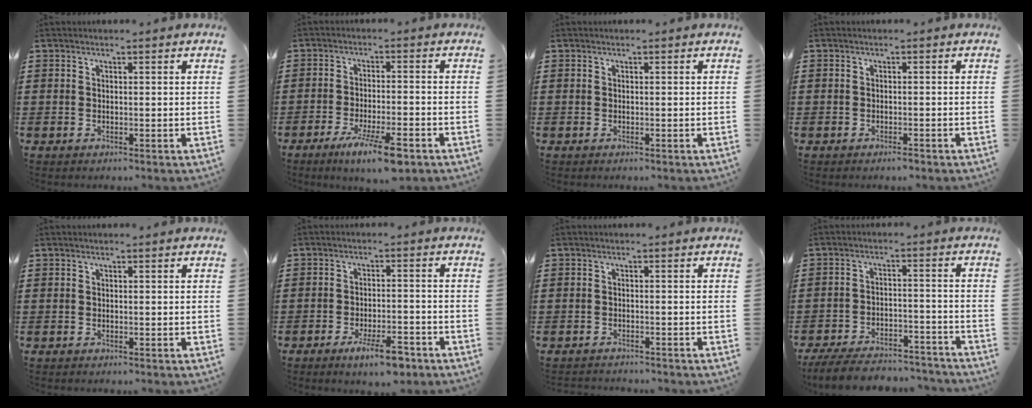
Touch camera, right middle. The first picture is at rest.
{"total": 7.4, "force": [-4.5, 1.5, 5.7], "torque": [-0.106, -0.005, -0.078]}
{"total": 0.0}
{"total": 0.7, "force": [-0.6, 0.4, -0.1], "torque": [0.001, 0.003, -0.015]}
{"total": 0.0}
{"total": 5.6, "force": [-4.1, 1.5, 3.6], "torque": [-0.065, 0.000, -0.074]}
{"total": 1.4, "force": [-1.4, 0.2, -0.2], "torque": [0.000, 0.004, -0.031]}
{"total": 7.1, "force": [-6.8, 1.1, 2.0], "torque": [-0.042, 0.005, -0.131]}